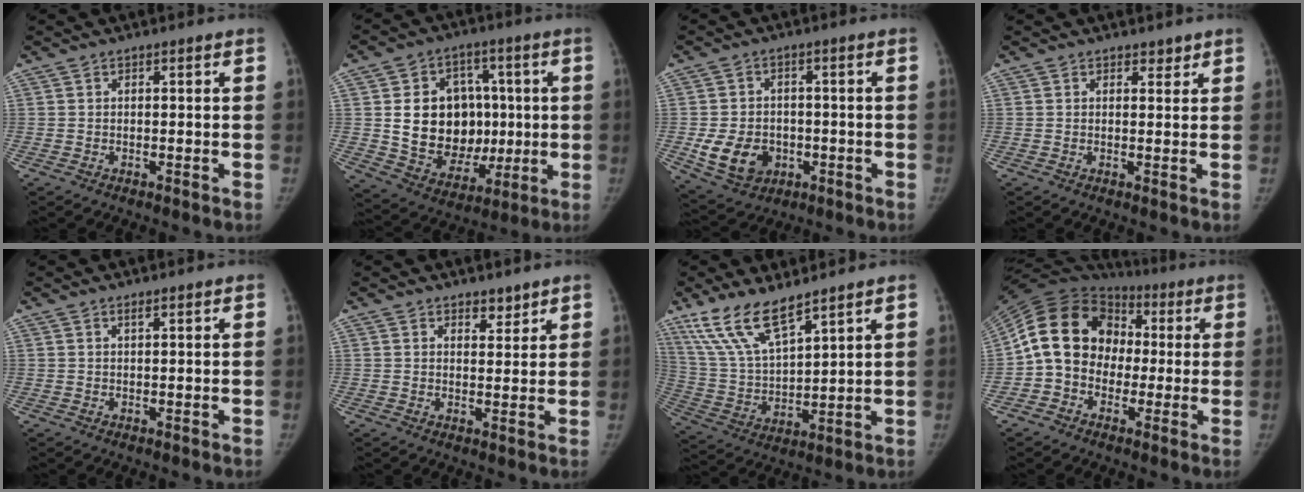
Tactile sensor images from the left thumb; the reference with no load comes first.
{"total": 18.2, "force": [0.7, 14.1, 11.5], "torque": [-0.133, 0.006, 0.036]}
{"total": 9.8, "force": [-2.4, 7.7, 5.5], "torque": [-0.078, 0.008, -0.027]}
{"total": 1.5, "force": [1.2, 0.9, 0.3], "torque": [0.010, -0.008, 0.013]}
{"total": 0.7, "force": [0.6, 0.1, 0.5], "torque": [-0.008, -0.003, 0.010]}
{"total": 2.9, "force": [2.3, 1.5, 0.9], "torque": [0.003, -0.017, 0.035]}
{"total": 12.9, "force": [9.6, 3.5, 7.9], "torque": [-0.150, -0.044, 0.204]}
{"total": 16.6, "force": [-0.1, 13.6, 9.5], "torque": [-0.154, 0.041, -0.009]}